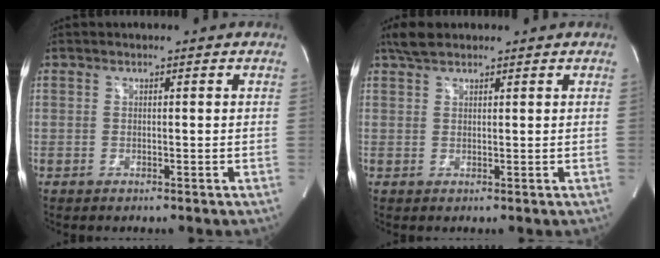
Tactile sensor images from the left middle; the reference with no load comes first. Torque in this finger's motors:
{"motor_torque": [0.18, -0.01, -0.07, 0.00]}